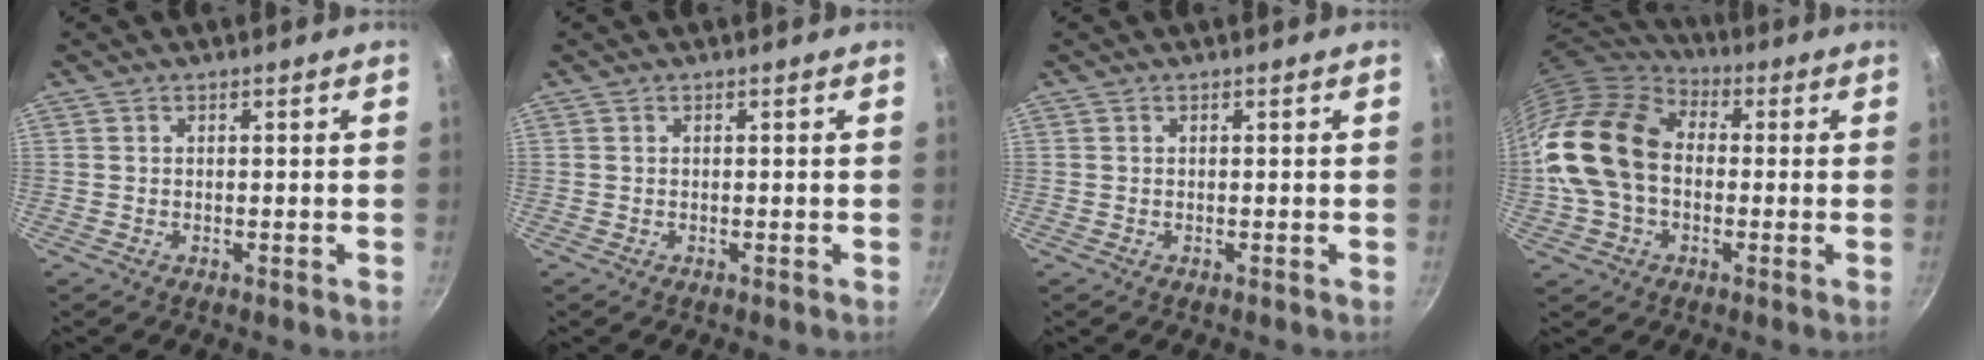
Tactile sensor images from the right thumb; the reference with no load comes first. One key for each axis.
{"total": 0.0}
{"total": 0.0}
{"total": 18.6, "fx": -0.5, "fy": 13.6, "fz": 12.8, "tx": -0.233, "ty": 0.037, "tz": -0.020}